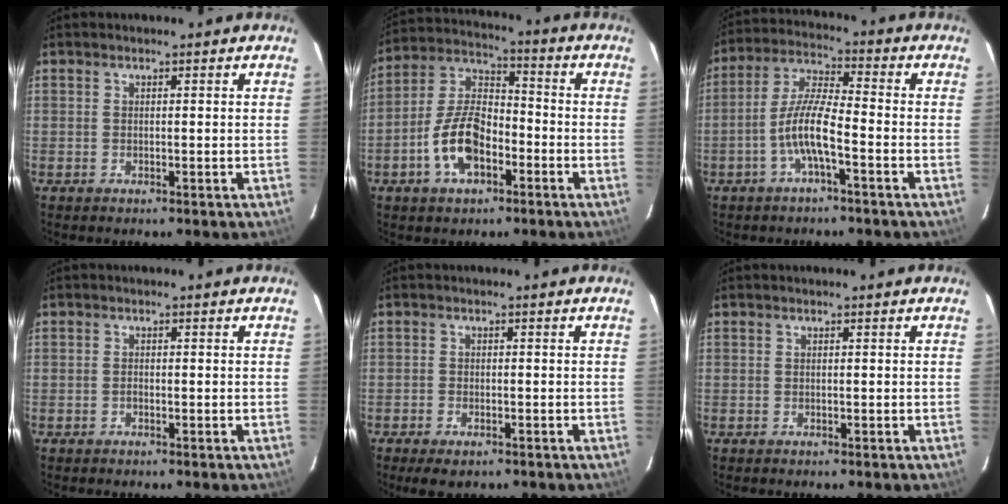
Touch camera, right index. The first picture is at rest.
{"total": 11.9, "force": [-4.9, 6.4, 8.8], "torque": [-0.179, 0.020, -0.086]}
{"total": 8.0, "force": [-3.4, 1.3, 7.2], "torque": [-0.155, 0.007, -0.066]}
{"total": 0.7, "force": [-0.4, 0.5, 0.3], "torque": [-0.004, 0.001, -0.007]}
{"total": 3.9, "force": [-2.7, 1.8, 2.2], "torque": [-0.055, -0.013, -0.046]}
{"total": 0.0}